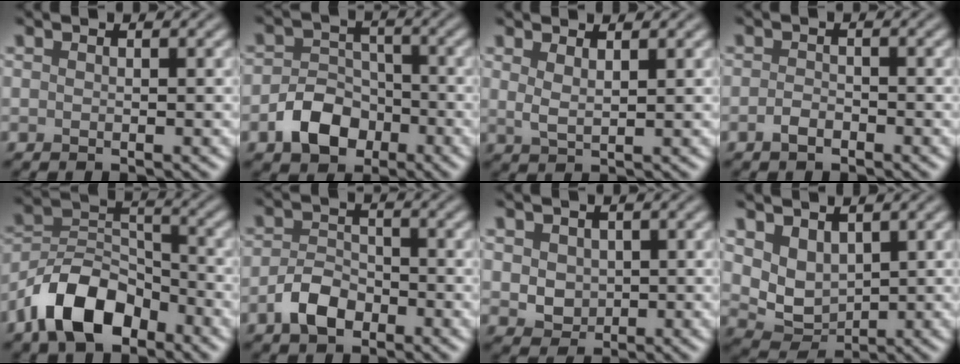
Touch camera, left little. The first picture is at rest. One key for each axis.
{"total": 4.7, "fx": -2.4, "fy": 3.3, "fz": 2.3, "tx": -0.039, "ty": 0.001, "tz": -0.047}
{"total": 1.7, "fx": 1.2, "fy": 0.5, "fz": 1.2, "tx": -0.023, "ty": -0.005, "tz": 0.022}
{"total": 1.4, "fx": -0.9, "fy": 0.6, "fz": 0.8, "tx": -0.016, "ty": 0.001, "tz": -0.019}
{"total": 8.4, "fx": -5.2, "fy": 4.5, "fz": 4.8, "tx": -0.082, "ty": 0.008, "tz": -0.109}
{"total": 3.4, "fx": -1.9, "fy": 2.0, "fz": 1.9, "tx": -0.036, "ty": 0.006, "tz": -0.040}
{"total": 2.6, "fx": 0.7, "fy": 2.2, "fz": 1.3, "tx": -0.032, "ty": 0.001, "tz": 0.015}
{"total": 3.5, "fx": 1.6, "fy": 2.4, "fz": 2.0, "tx": -0.049, "ty": -0.012, "tz": 0.033}